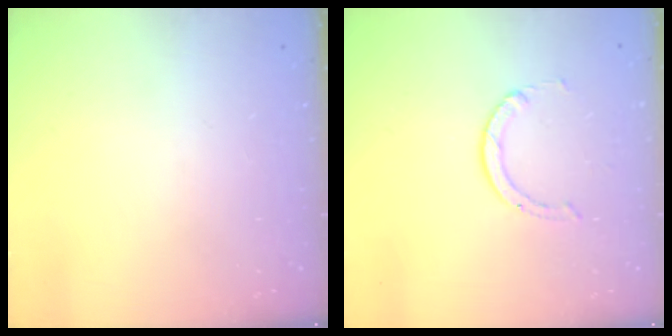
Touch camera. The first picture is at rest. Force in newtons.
{"total": 1.5, "press": 1.5, "slide": 0.2}